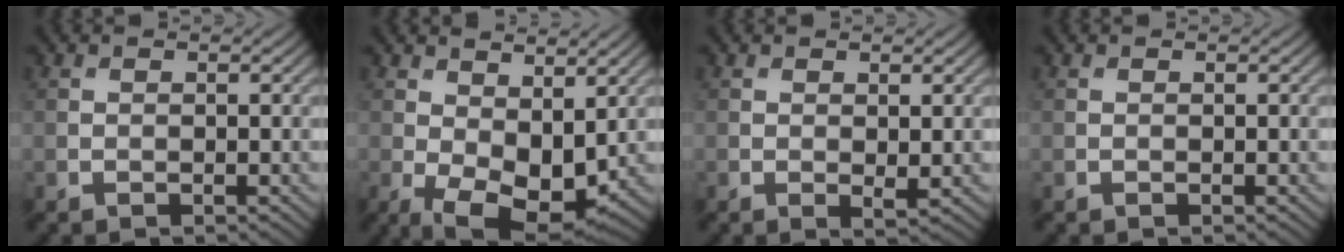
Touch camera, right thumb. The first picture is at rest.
{"total": 9.5, "force": [-0.5, 5.6, 7.6], "torque": [-0.150, -0.024, 0.006]}
{"total": 1.1, "force": [0.4, 0.4, 1.0], "torque": [-0.019, -0.004, 0.010]}
{"total": 0.0}